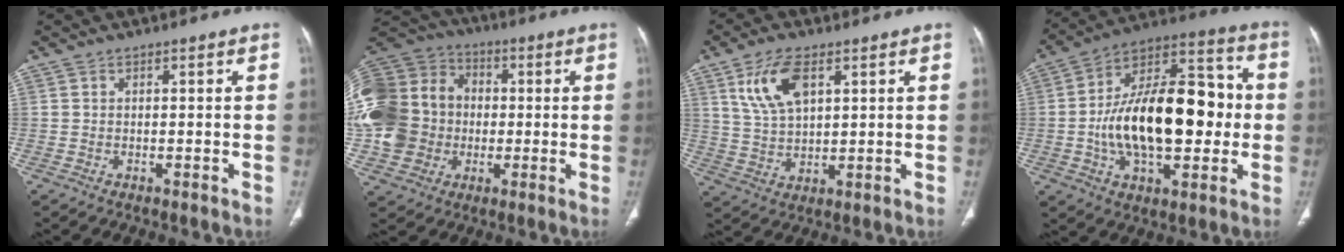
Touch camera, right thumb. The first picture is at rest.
{"total": 22.0, "force": [-1.4, 18.5, 12.0], "torque": [-0.267, 0.037, -0.022]}
{"total": 9.7, "force": [4.3, 4.8, 7.2], "torque": [-0.138, -0.011, 0.090]}
{"total": 25.4, "force": [-1.3, 13.3, 21.6], "torque": [-0.335, 0.034, -0.020]}